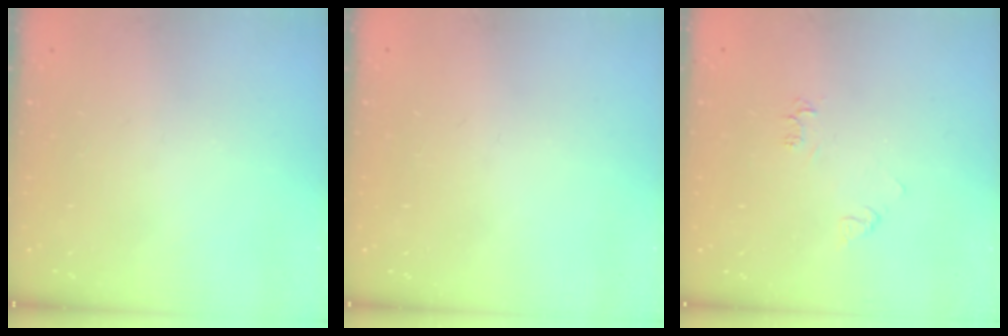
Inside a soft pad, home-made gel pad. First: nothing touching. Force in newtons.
{"total": 0.7, "press": 0.6, "slide": 0.1}
{"total": 4.3, "press": 4.3, "slide": 0.5}